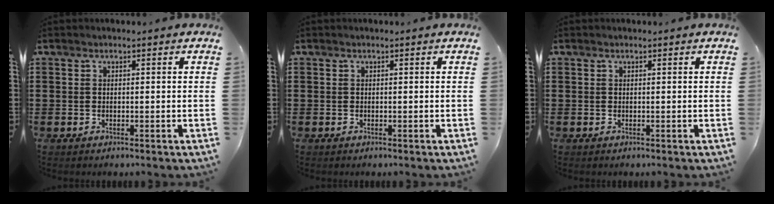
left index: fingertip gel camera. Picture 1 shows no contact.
{"total": 0.0}
{"total": 0.0}